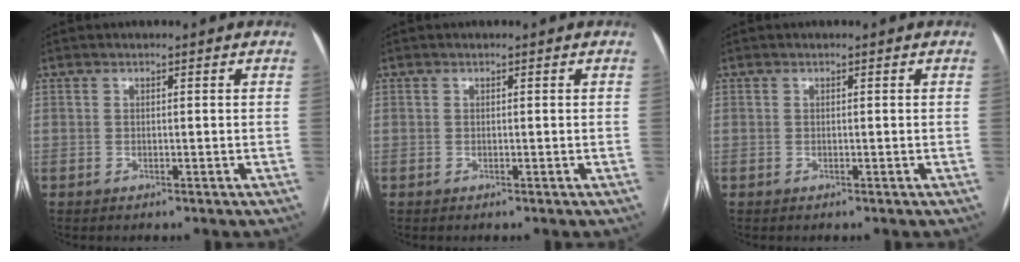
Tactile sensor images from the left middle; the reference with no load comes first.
{"total": 0.0}
{"total": 0.0}